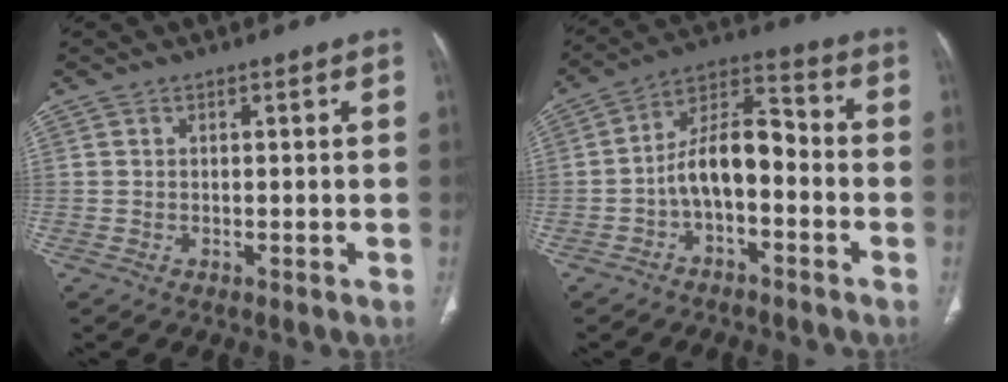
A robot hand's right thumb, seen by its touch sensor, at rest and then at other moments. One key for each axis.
{"total": 10.5, "fx": -2.9, "fy": 5.4, "fz": 8.5, "tx": -0.137, "ty": 0.055, "tz": -0.060}